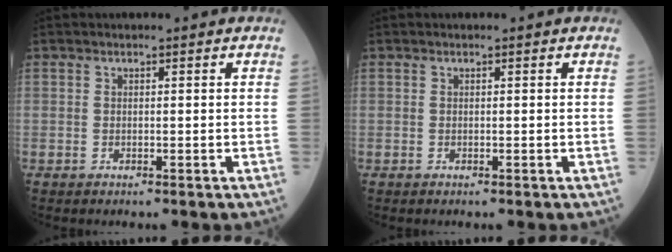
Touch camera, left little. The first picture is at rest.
{"total": 0.0}